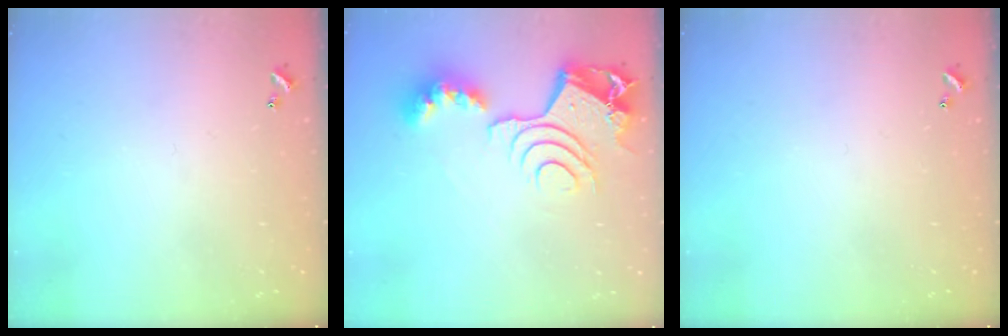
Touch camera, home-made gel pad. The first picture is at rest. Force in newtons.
{"total": 14.2, "press": 14.0, "slide": 1.9}
{"total": 0.0}